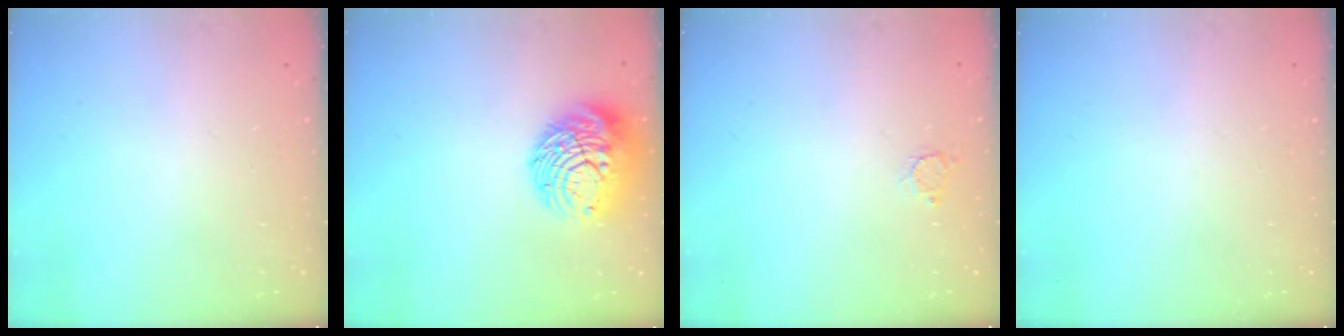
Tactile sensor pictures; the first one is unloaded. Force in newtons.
{"total": 13.3, "press": 13.2, "slide": 1.4}
{"total": 2.4, "press": 2.4, "slide": 0.3}
{"total": 0.0}